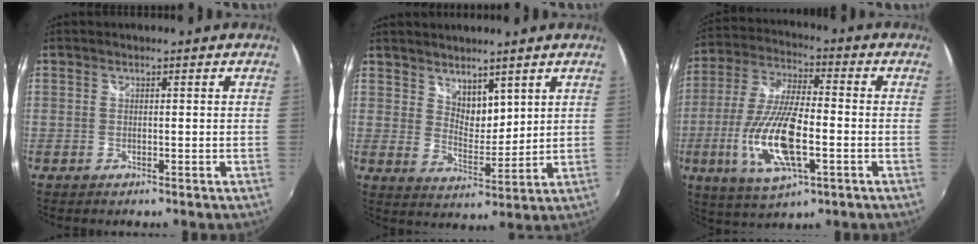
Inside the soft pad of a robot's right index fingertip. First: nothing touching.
{"total": 5.9, "force": [4.4, 3.0, 2.5], "torque": [-0.029, -0.004, 0.081]}
{"total": 16.6, "force": [-4.6, 5.6, 14.9], "torque": [-0.312, -0.015, -0.084]}